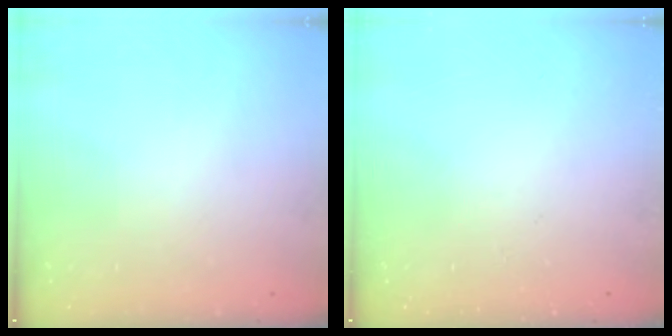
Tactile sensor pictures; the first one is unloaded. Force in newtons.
{"total": 0.0}